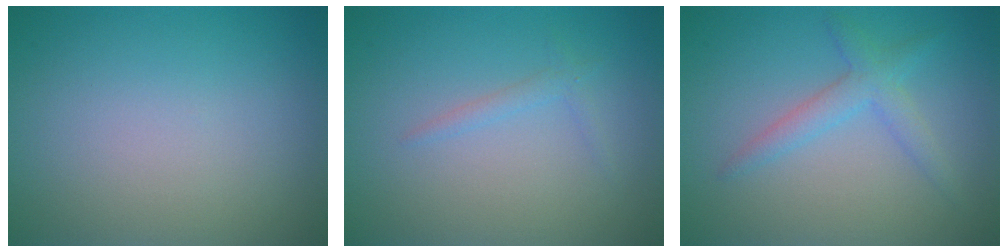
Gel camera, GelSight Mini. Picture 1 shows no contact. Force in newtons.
{"total": 0.9, "press": 0.9, "slide": 0.1}
{"total": 2.4, "press": 2.4, "slide": 0.2}